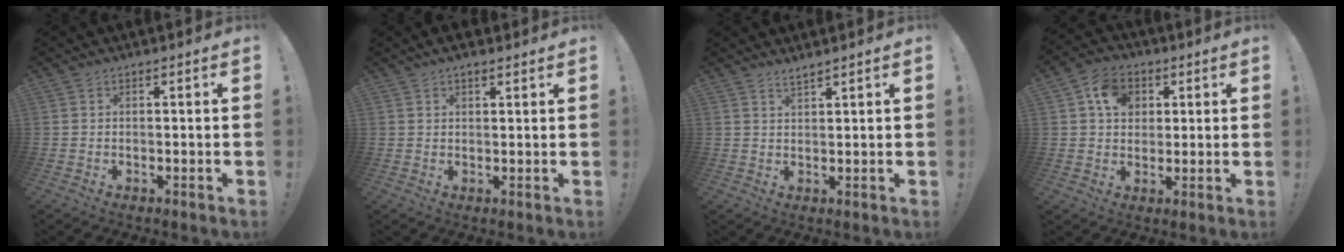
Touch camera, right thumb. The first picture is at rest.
{"total": 3.1, "force": [2.6, 1.2, 1.3], "torque": [-0.012, -0.013, 0.045]}
{"total": 2.1, "force": [1.9, 0.0, 0.8], "torque": [-0.017, -0.012, 0.035]}
{"total": 9.5, "force": [3.4, 7.7, 4.5], "torque": [-0.064, -0.004, 0.066]}